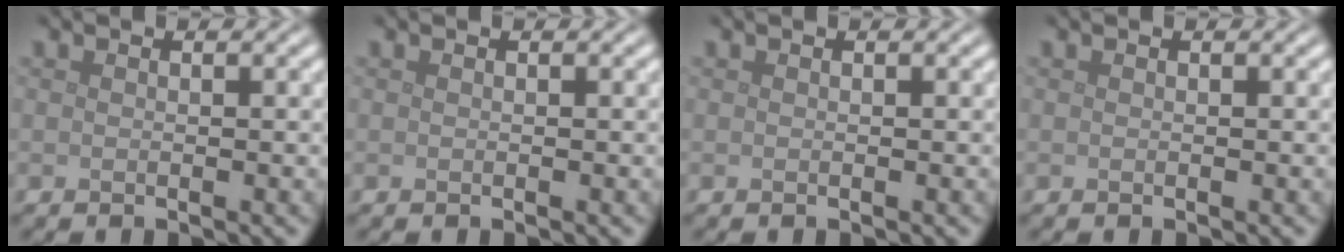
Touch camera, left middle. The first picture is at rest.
{"total": 0.0}
{"total": 0.0}
{"total": 0.0}